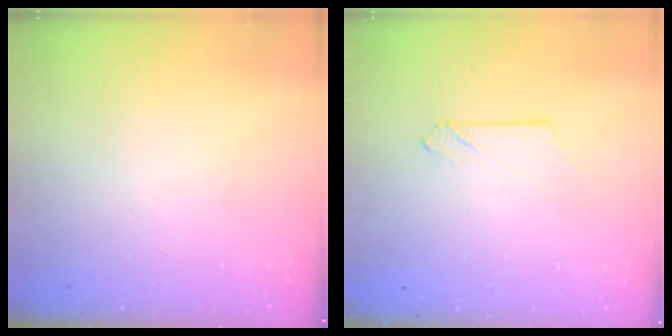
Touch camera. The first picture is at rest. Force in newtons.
{"total": 2.6, "press": 2.6, "slide": 0.3}